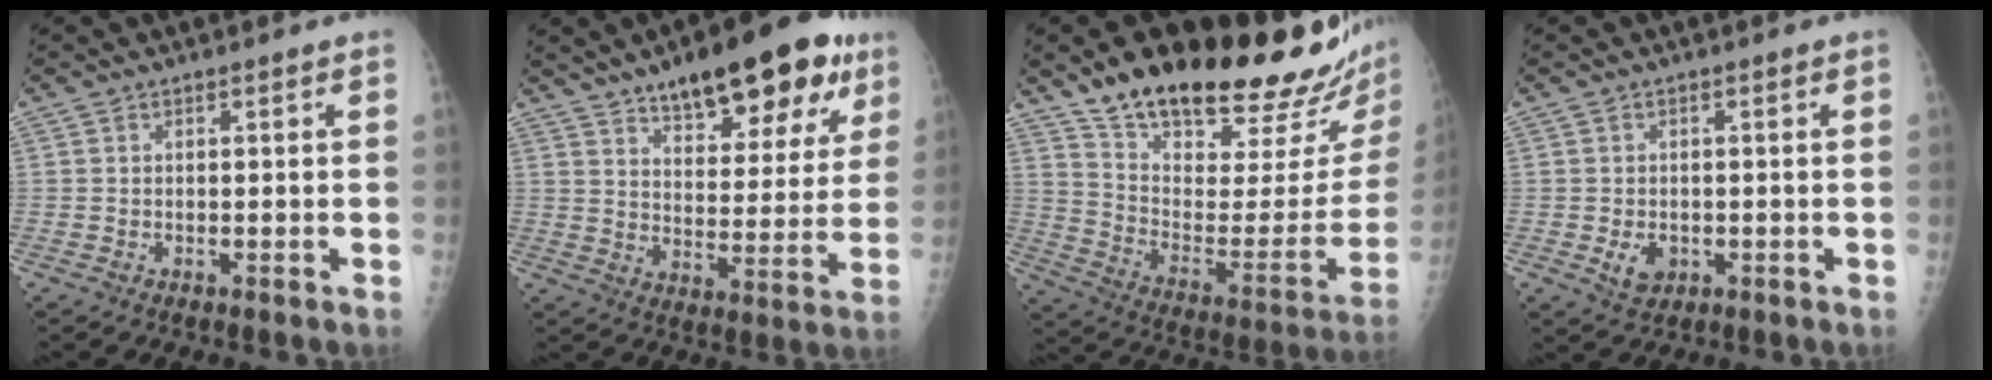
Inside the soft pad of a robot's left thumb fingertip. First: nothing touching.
{"total": 21.7, "force": [13.5, 8.5, 14.7], "torque": [-0.163, -0.035, 0.196]}
{"total": 32.1, "force": [25.1, 9.3, 17.8], "torque": [-0.242, -0.113, 0.367]}
{"total": 3.7, "force": [-0.8, 2.8, 2.2], "torque": [-0.024, 0.000, -0.004]}